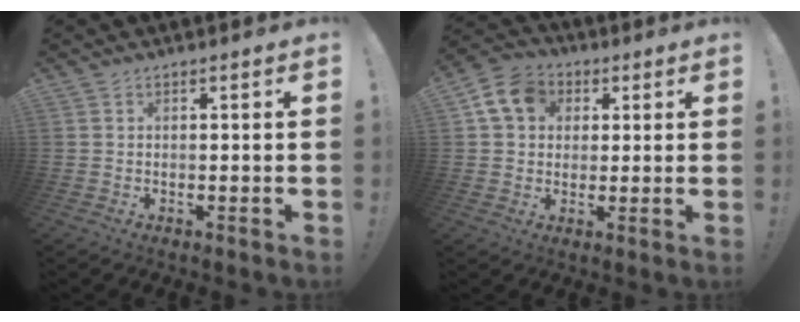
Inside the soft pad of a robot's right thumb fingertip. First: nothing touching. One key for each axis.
{"total": 11.5, "fx": 3.7, "fy": 9.3, "fz": 5.6, "tx": -0.084, "ty": 0.003, "tz": 0.075}